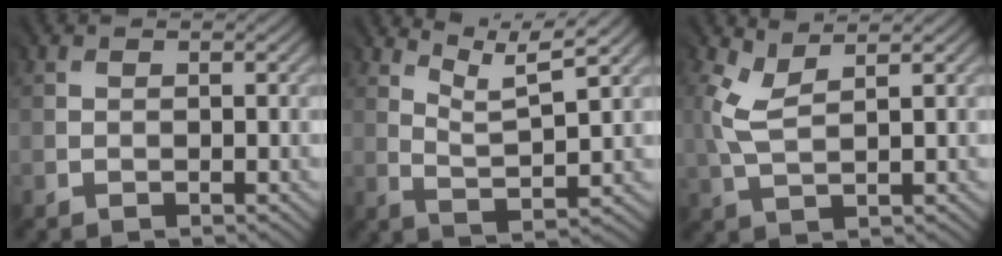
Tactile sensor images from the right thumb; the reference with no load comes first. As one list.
[{"total": 6.8, "force": [5.2, 0.6, 4.3], "torque": [-0.080, -0.002, 0.098]}, {"total": 3.1, "force": [1.8, 0.9, 2.4], "torque": [-0.069, 0.004, 0.040]}]